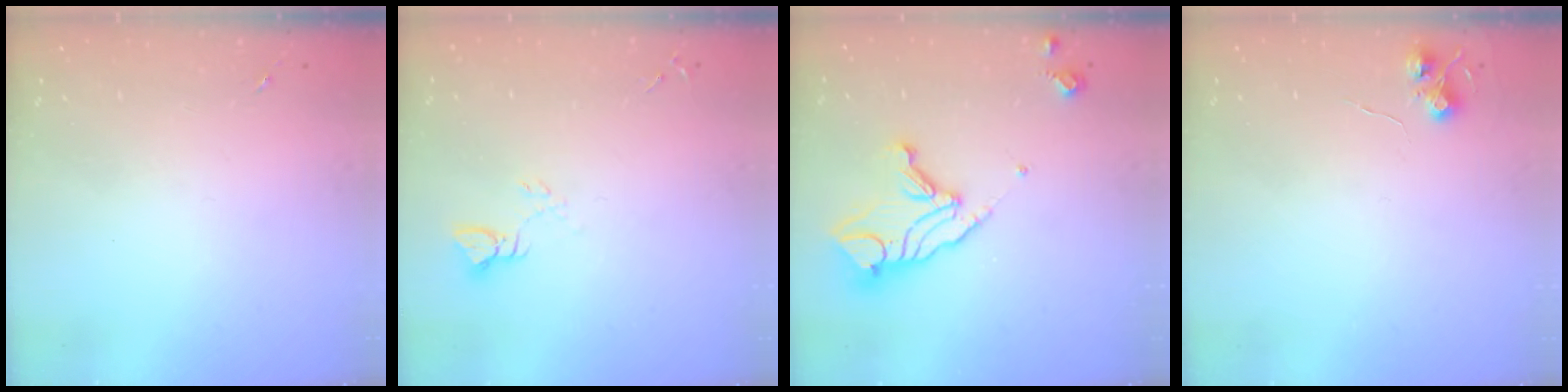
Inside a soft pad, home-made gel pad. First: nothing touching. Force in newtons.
{"total": 2.8, "press": 2.8, "slide": 0.2}
{"total": 14.3, "press": 14.3, "slide": 1.0}
{"total": 5.5, "press": 5.5, "slide": 0.5}